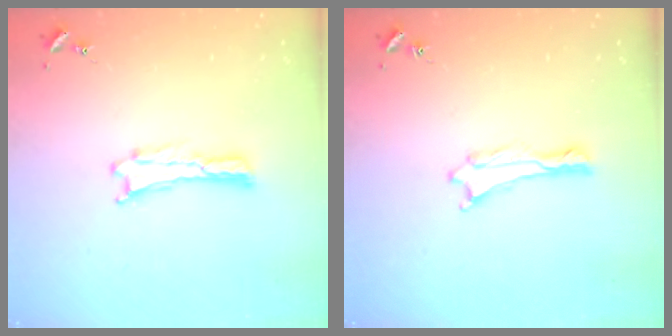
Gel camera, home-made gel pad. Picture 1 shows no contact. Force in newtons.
{"total": 0.0}